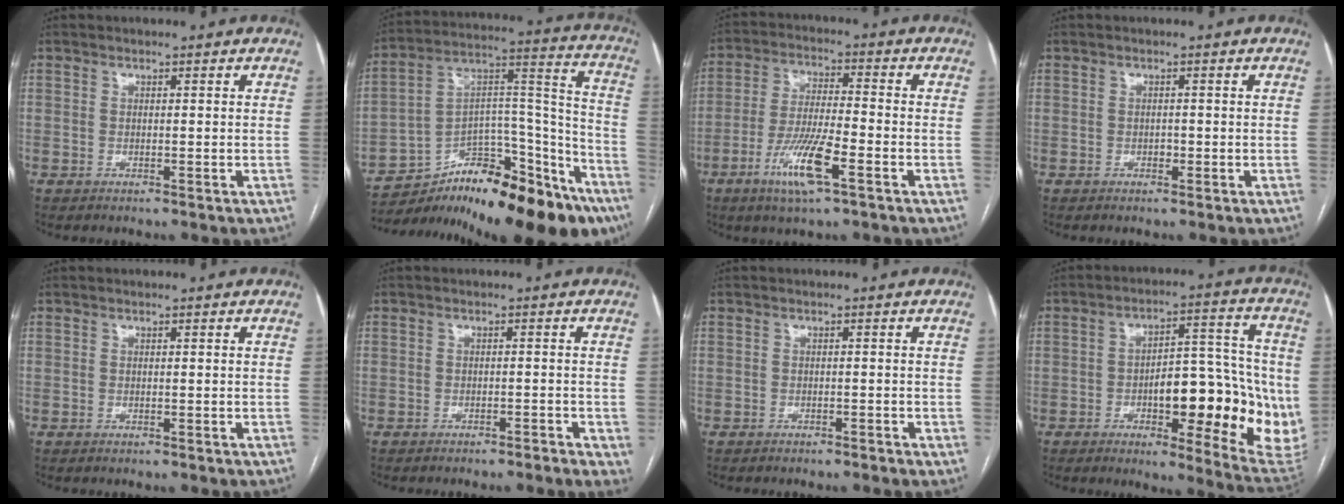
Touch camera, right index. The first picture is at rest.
{"total": 28.2, "force": [-21.8, 7.9, 16.1], "torque": [-0.178, 0.032, -0.320]}
{"total": 10.1, "force": [-5.0, 1.1, 8.8], "torque": [-0.174, -0.014, -0.091]}
{"total": 0.7, "force": [-0.3, 0.5, 0.4], "torque": [-0.007, 0.002, -0.004]}
{"total": 0.0}
{"total": 4.0, "force": [-2.7, 1.1, 2.8], "torque": [-0.029, -0.003, -0.034]}
{"total": 1.0, "force": [-0.9, 0.4, 0.3], "torque": [-0.005, 0.001, -0.014]}
{"total": 18.3, "force": [-2.9, 5.8, 17.1], "torque": [-0.192, 0.017, -0.027]}